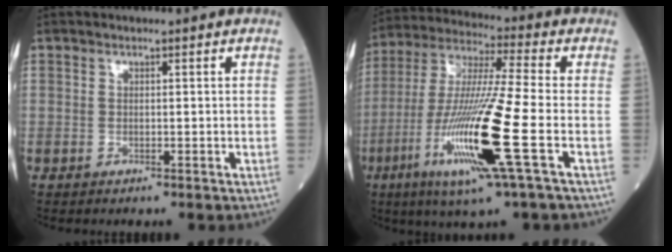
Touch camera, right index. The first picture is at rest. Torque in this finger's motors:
{"motor_torque": [1.68, -0.46, 1.05, 0.21]}